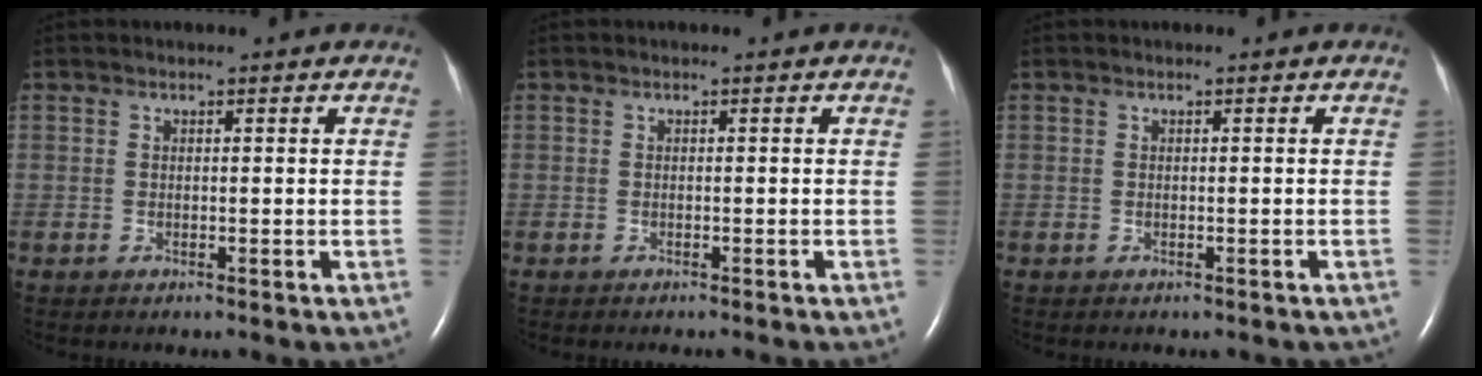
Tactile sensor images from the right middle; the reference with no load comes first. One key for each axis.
{"total": 1.2, "fx": -1.1, "fy": 0.0, "fz": 0.4, "tx": -0.006, "ty": -0.001, "tz": -0.013}
{"total": 1.6, "fx": -1.3, "fy": 0.6, "fz": 0.7, "tx": -0.010, "ty": -0.003, "tz": -0.013}